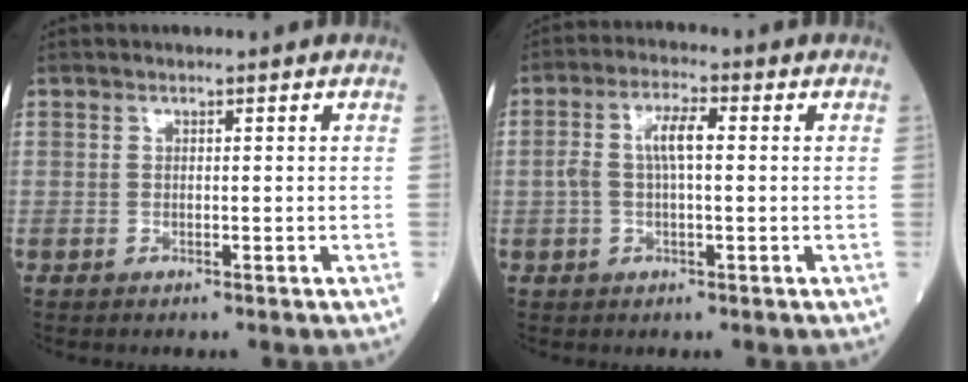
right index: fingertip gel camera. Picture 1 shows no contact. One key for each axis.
{"total": 5.2, "fx": 0.4, "fy": 1.5, "fz": 5.0, "tx": -0.107, "ty": 0.019, "tz": 0.006}